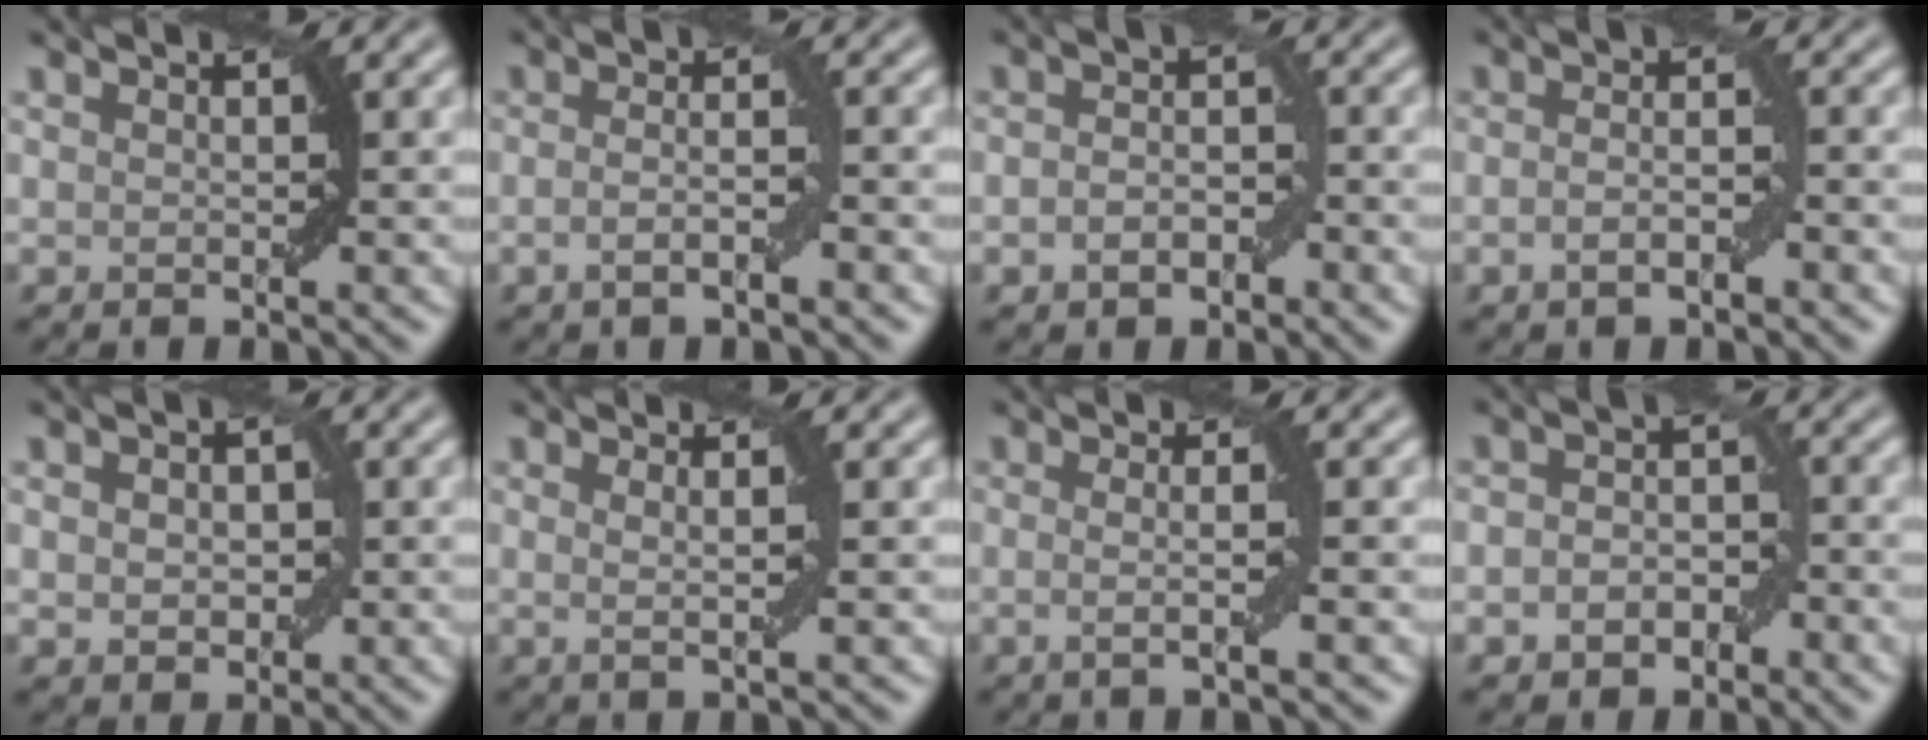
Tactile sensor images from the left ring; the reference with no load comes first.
{"total": 2.6, "force": [-0.8, 0.5, 2.4], "torque": [-0.040, 0.001, -0.016]}
{"total": 2.9, "force": [-1.0, 1.8, 2.0], "torque": [-0.029, 0.001, -0.021]}
{"total": 2.4, "force": [-1.0, 0.7, 2.1], "torque": [-0.040, 0.000, -0.018]}
{"total": 2.8, "force": [0.0, 1.9, 2.0], "torque": [-0.030, 0.001, 0.001]}
{"total": 2.0, "force": [0.4, 0.4, 1.9], "torque": [-0.028, -0.003, 0.002]}
{"total": 3.1, "force": [-0.2, 0.8, 3.0], "torque": [-0.033, -0.003, -0.016]}
{"total": 3.5, "force": [-1.3, 2.4, 2.2], "torque": [-0.027, 0.001, -0.026]}